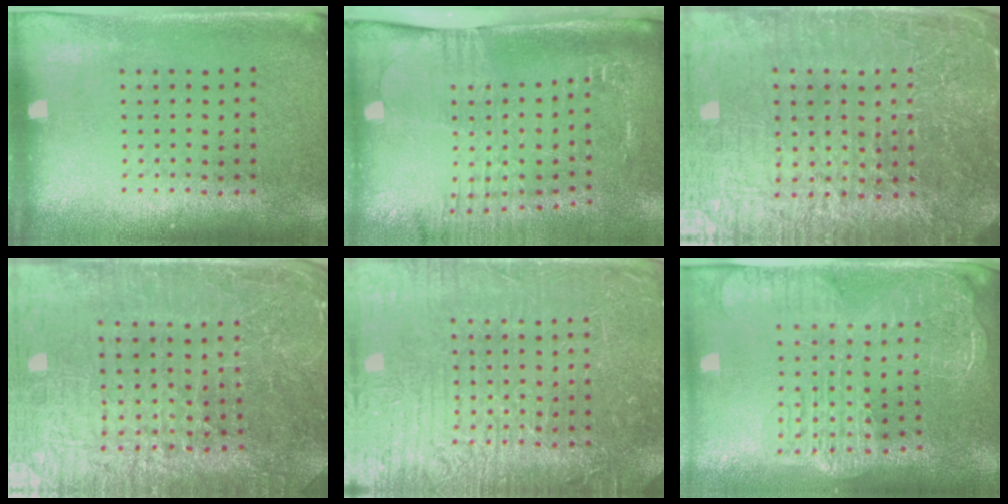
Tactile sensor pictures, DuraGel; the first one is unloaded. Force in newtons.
{"total": 2.5, "press": 2.1, "slide": 1.3}
{"total": 6.8, "press": 6.0, "slide": 3.3}
{"total": 5.7, "press": 5.3, "slide": 2.0}
{"total": 5.5, "press": 5.5, "slide": 0.7}
{"total": 2.9, "press": 2.4, "slide": 1.7}